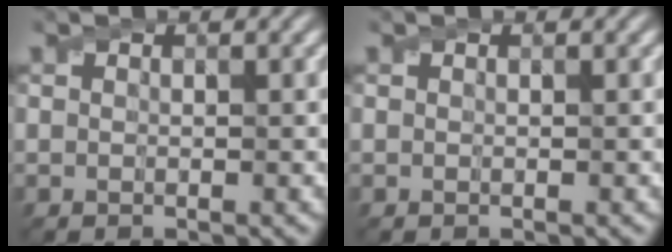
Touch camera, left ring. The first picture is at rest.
{"total": 0.0}